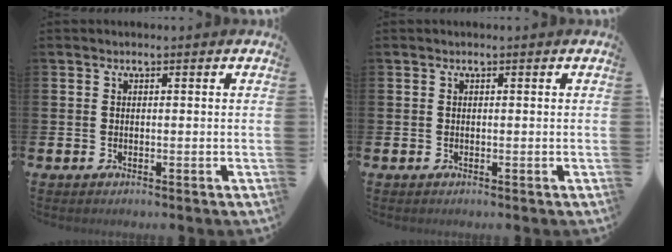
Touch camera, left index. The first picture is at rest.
{"total": 0.0}